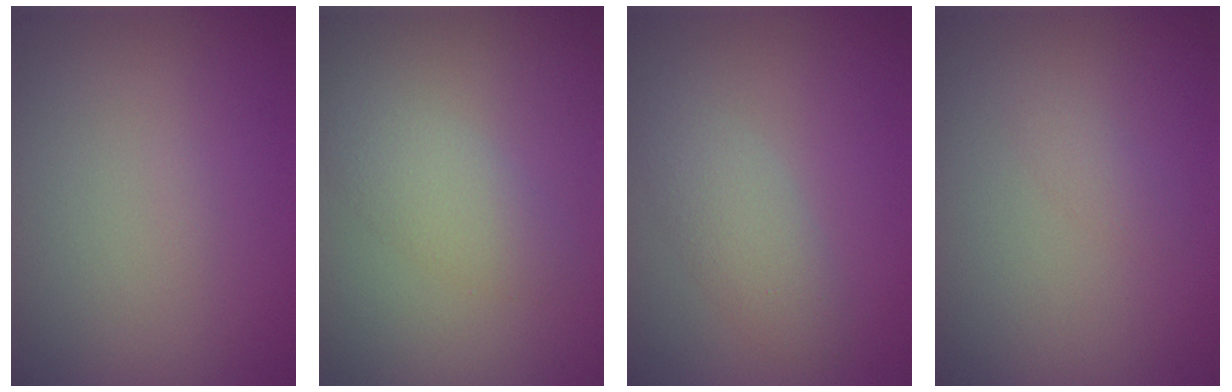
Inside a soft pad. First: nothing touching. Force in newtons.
{"total": 2.4, "press": 2.4, "slide": 0.2}
{"total": 2.4, "press": 2.4, "slide": 0.1}
{"total": 0.8, "press": 0.8, "slide": 0.0}